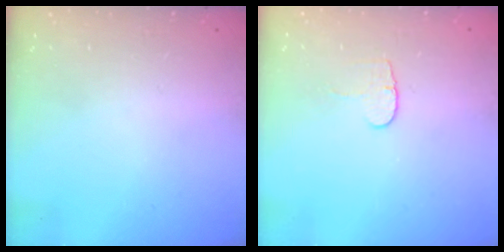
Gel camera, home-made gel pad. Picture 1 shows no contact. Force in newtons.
{"total": 4.8, "press": 4.8, "slide": 0.4}